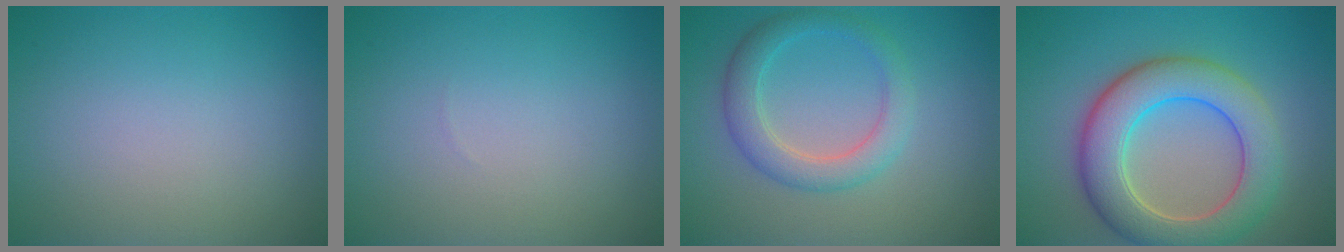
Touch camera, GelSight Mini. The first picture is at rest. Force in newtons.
{"total": 0.0}
{"total": 3.5, "press": 3.5, "slide": 0.2}
{"total": 7.9, "press": 7.9, "slide": 0.5}